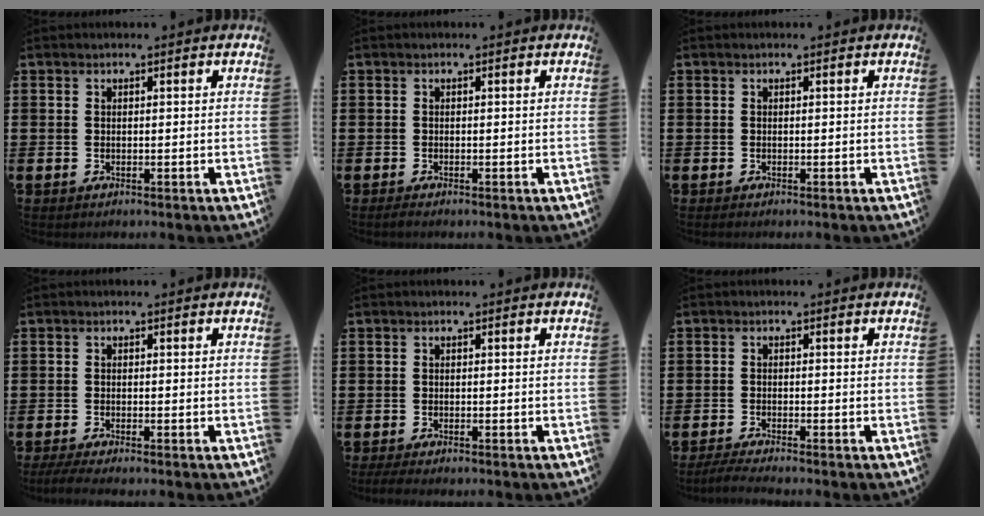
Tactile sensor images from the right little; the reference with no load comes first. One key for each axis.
{"total": 0.6, "fx": -0.3, "fy": 0.1, "fz": 0.4, "tx": -0.007, "ty": -0.002, "tz": -0.006}
{"total": 0.0}
{"total": 1.4, "fx": -0.9, "fy": 0.1, "fz": 1.0, "tx": -0.016, "ty": -0.001, "tz": -0.018}
{"total": 1.1, "fx": -0.8, "fy": 0.2, "fz": 0.7, "tx": -0.013, "ty": -0.002, "tz": -0.015}
{"total": 1.8, "fx": -1.4, "fy": 0.0, "fz": 1.0, "tx": -0.016, "ty": 0.002, "tz": -0.027}